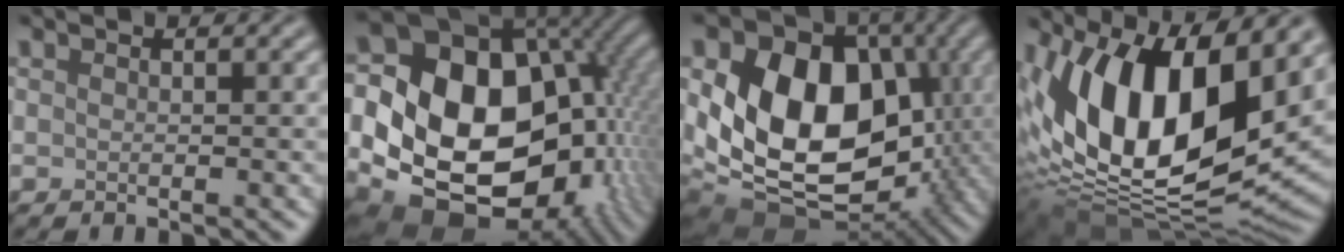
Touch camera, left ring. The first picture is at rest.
{"total": 22.7, "force": [-1.1, 18.0, 13.9], "torque": [-0.249, -0.008, -0.022]}
{"total": 16.2, "force": [0.3, 11.7, 11.2], "torque": [-0.183, -0.015, 0.004]}
{"total": 17.2, "force": [4.6, 8.4, 14.3], "torque": [-0.261, 0.015, 0.071]}